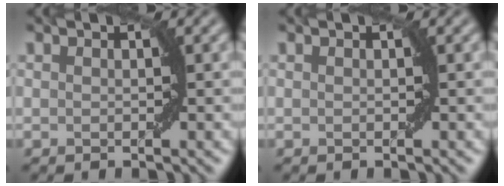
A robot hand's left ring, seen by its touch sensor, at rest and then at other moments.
{"total": 0.0}